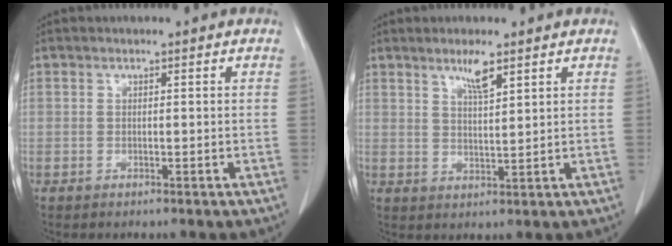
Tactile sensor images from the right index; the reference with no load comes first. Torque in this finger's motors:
{"motor_torque": [0.52, 0.43, 0.06, 0.03]}